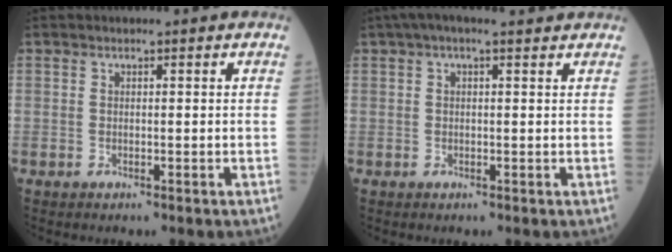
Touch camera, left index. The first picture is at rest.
{"total": 5.7, "force": [4.3, 1.2, 3.6], "torque": [-0.065, 0.044, 0.063]}